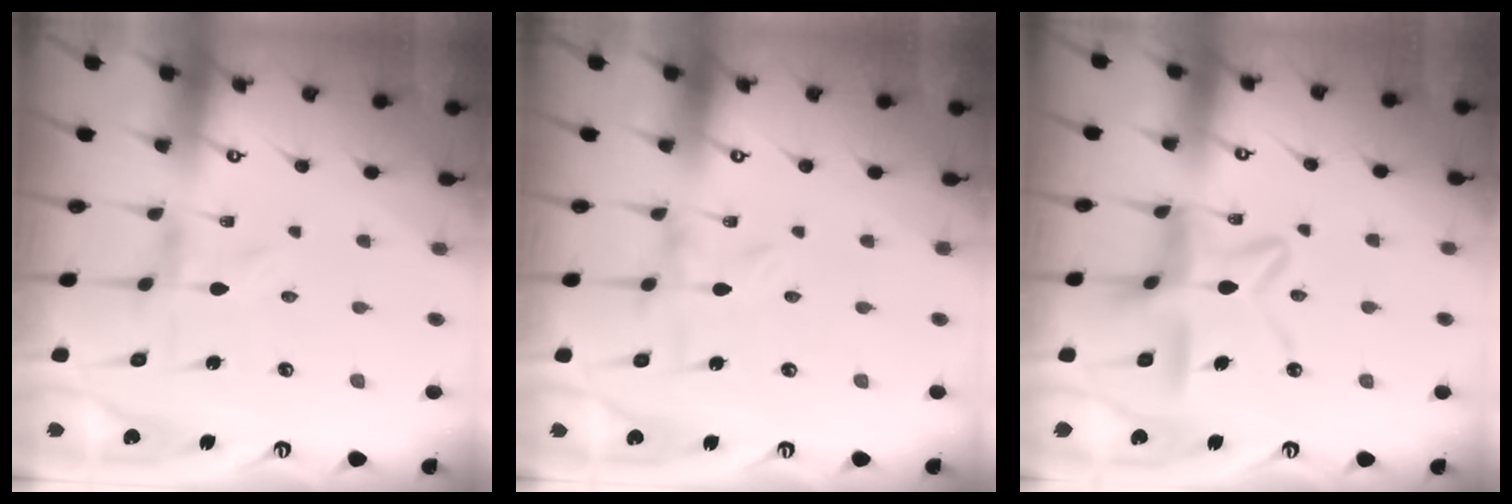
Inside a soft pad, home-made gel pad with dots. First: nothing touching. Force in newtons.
{"total": 0.0}
{"total": 12.1, "press": 12.1, "slide": 1.0}